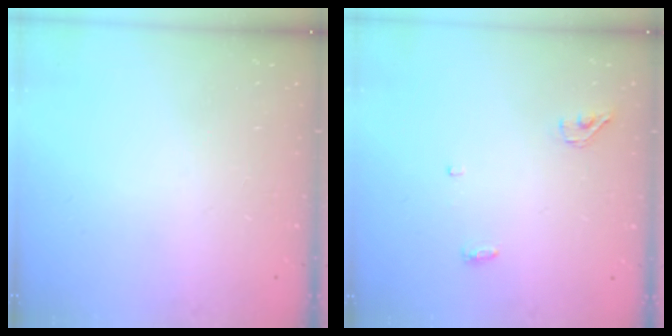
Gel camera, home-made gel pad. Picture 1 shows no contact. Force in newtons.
{"total": 3.8, "press": 3.5, "slide": 1.4}